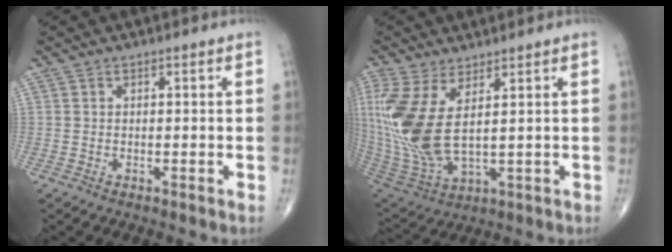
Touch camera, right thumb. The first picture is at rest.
{"total": 15.9, "force": [3.5, 6.6, 14.1], "torque": [-0.338, -0.027, 0.086]}